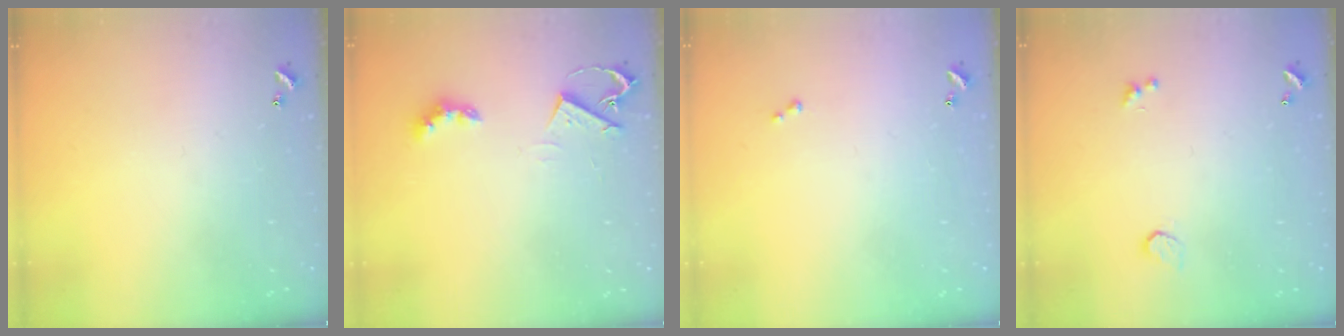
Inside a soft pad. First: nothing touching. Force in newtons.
{"total": 4.6, "press": 4.5, "slide": 0.6}
{"total": 0.0}
{"total": 1.0, "press": 0.7, "slide": 0.7}